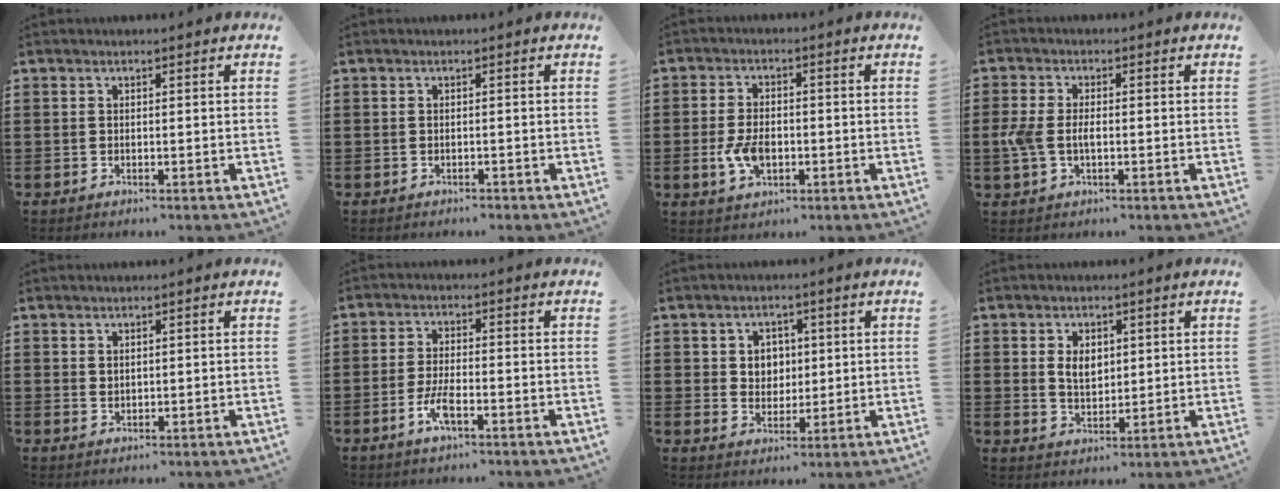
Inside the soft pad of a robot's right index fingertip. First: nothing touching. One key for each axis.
{"total": 0.7, "fx": -0.7, "fy": 0.0, "fz": 0.0, "tx": -0.002, "ty": -0.002, "tz": -0.014}
{"total": 5.5, "fx": -1.3, "fy": 3.2, "fz": 4.2, "tx": -0.095, "ty": 0.000, "tz": -0.025}
{"total": 4.0, "fx": -0.5, "fy": 2.3, "fz": 3.3, "tx": -0.084, "ty": -0.003, "tz": -0.015}
{"total": 1.1, "fx": 0.9, "fy": 0.6, "fz": 0.3, "tx": -0.008, "ty": 0.002, "tz": 0.018}
{"total": 4.4, "fx": -2.0, "fy": 1.2, "fz": 3.7, "tx": -0.081, "ty": -0.002, "tz": -0.043}
{"total": 3.8, "fx": 1.1, "fy": 3.5, "fz": 1.1, "tx": -0.029, "ty": 0.009, "tz": 0.015}
{"total": 4.0, "fx": 1.0, "fy": 2.7, "fz": 2.8, "tx": -0.054, "ty": 0.006, "tz": 0.015}